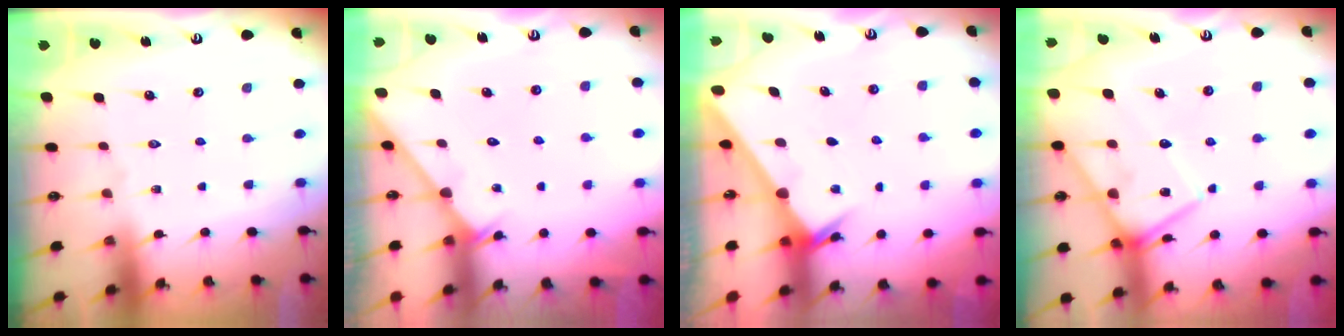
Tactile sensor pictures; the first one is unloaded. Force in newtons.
{"total": 1.2, "press": 1.2, "slide": 0.0}
{"total": 2.0, "press": 2.0, "slide": 0.1}
{"total": 14.2, "press": 14.1, "slide": 1.2}